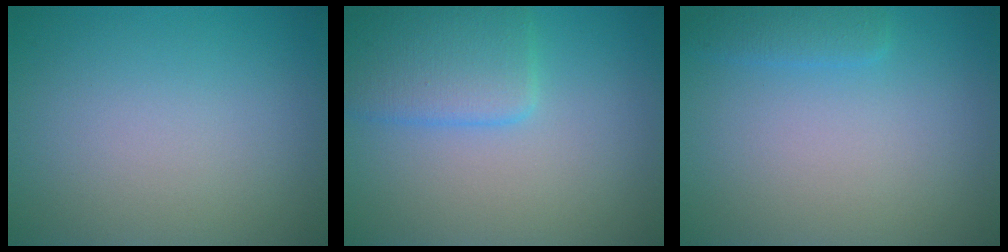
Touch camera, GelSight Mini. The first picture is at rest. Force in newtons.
{"total": 4.2, "press": 4.1, "slide": 0.1}
{"total": 1.4, "press": 1.4, "slide": 0.1}